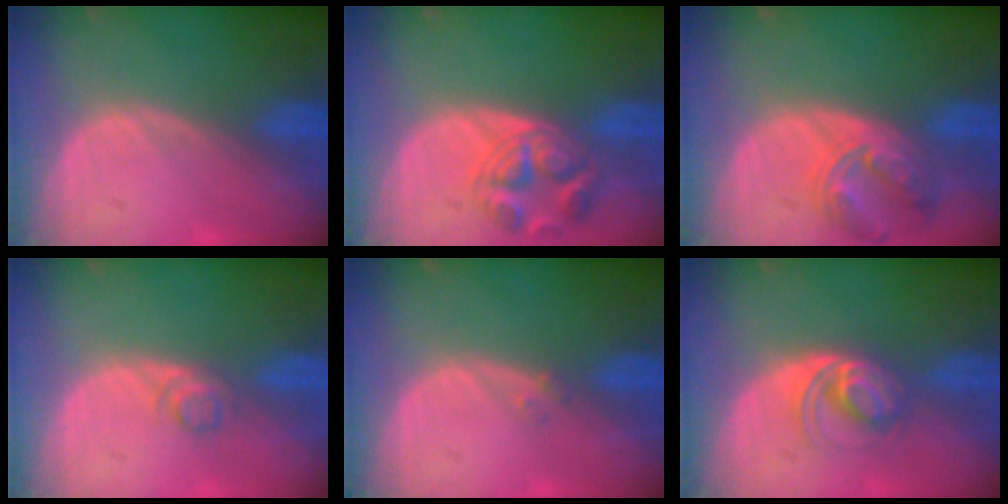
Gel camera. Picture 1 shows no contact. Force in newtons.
{"total": 6.0, "press": 6.0, "slide": 0.4}
{"total": 7.6, "press": 6.7, "slide": 3.7}
{"total": 1.9, "press": 1.8, "slide": 0.2}
{"total": 1.0, "press": 0.9, "slide": 0.4}
{"total": 5.2, "press": 5.0, "slide": 1.2}